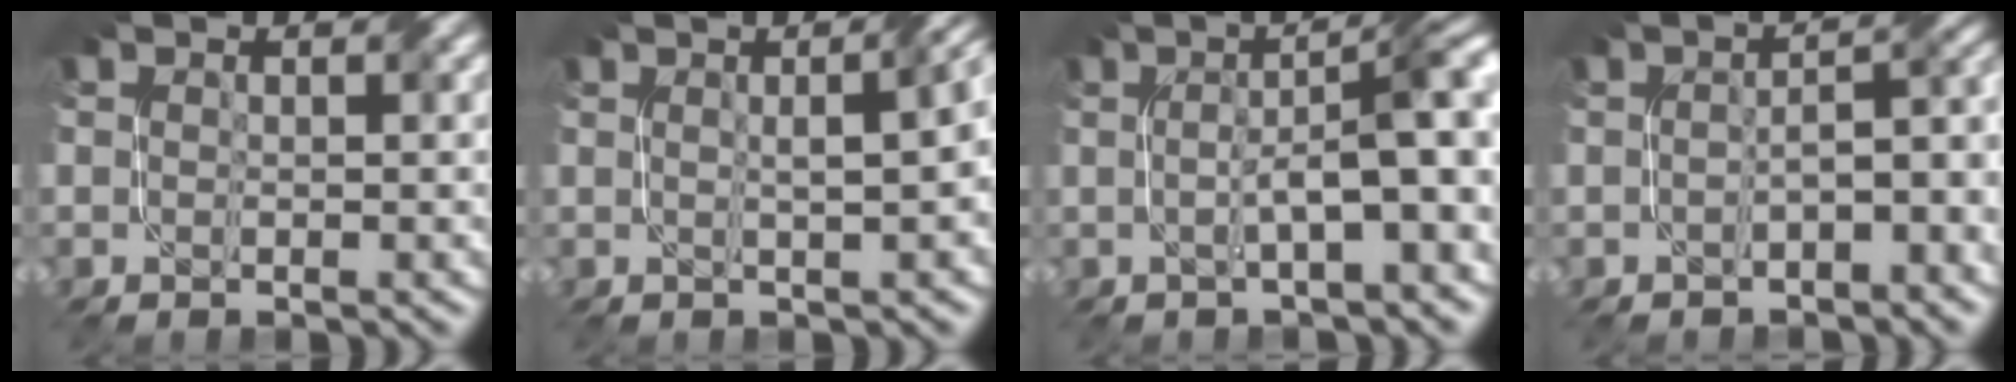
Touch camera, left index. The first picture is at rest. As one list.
[{"total": 7.2, "force": [1.1, 3.0, 6.5], "torque": [-0.034, 0.033, 0.001]}, {"total": 7.5, "force": [0.1, 1.8, 7.3], "torque": [-0.103, 0.016, -0.002]}, {"total": 4.3, "force": [-1.6, 1.3, 3.7], "torque": [-0.050, 0.010, -0.030]}]